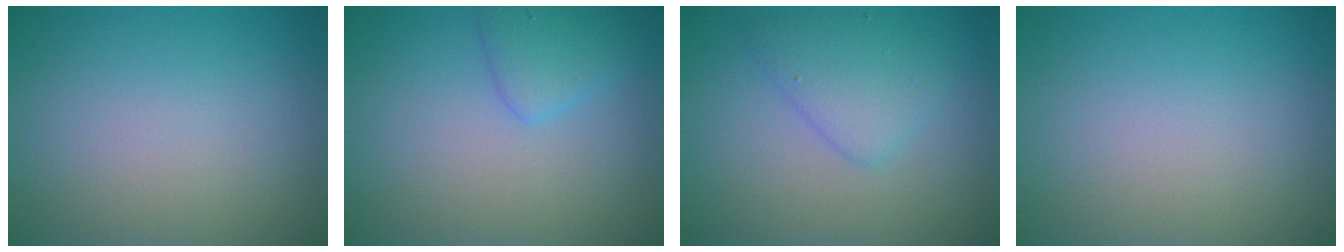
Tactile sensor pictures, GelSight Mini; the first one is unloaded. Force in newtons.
{"total": 2.2, "press": 2.2, "slide": 0.1}
{"total": 3.0, "press": 3.0, "slide": 0.2}
{"total": 0.0}